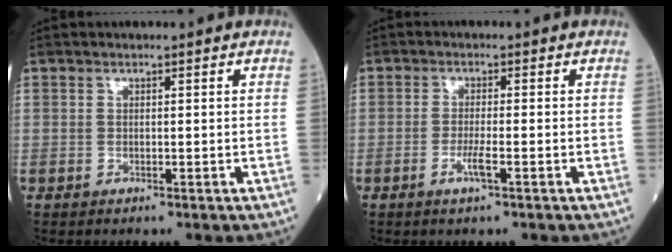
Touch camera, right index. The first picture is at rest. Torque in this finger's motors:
{"motor_torque": [0.05, -0.11, 0.01, 0.01]}